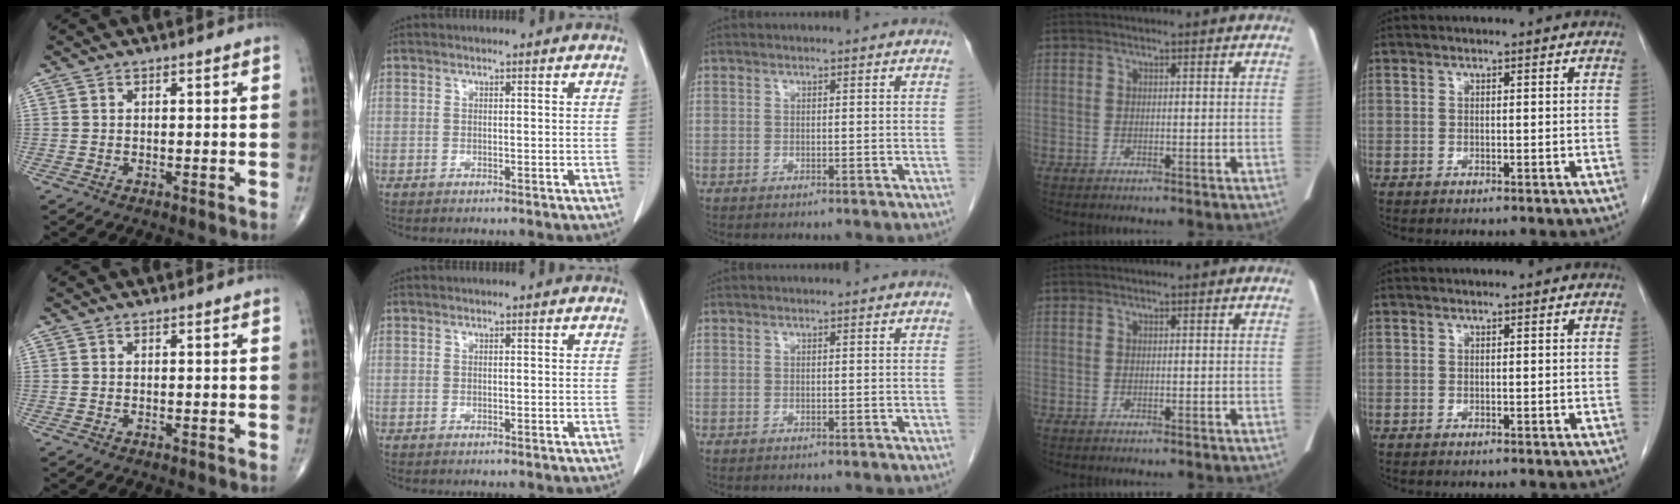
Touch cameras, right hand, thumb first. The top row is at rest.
{}